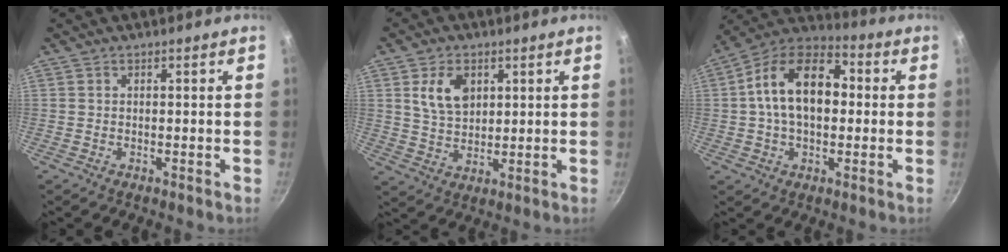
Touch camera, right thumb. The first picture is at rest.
{"total": 7.9, "force": [2.7, 5.4, 5.0], "torque": [-0.075, -0.013, 0.053]}
{"total": 17.1, "force": [1.5, 10.8, 13.2], "torque": [-0.190, 0.032, 0.003]}